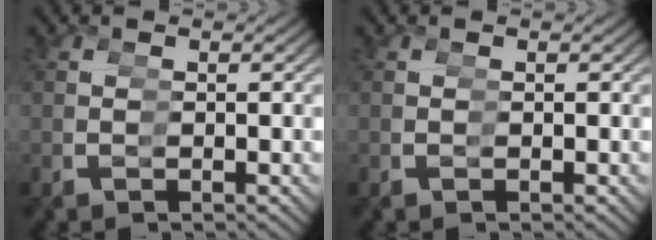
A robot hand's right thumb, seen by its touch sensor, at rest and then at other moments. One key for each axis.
{"total": 0.0}